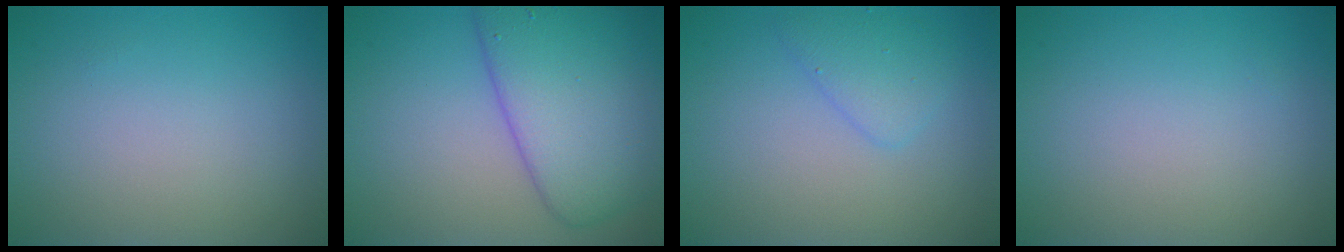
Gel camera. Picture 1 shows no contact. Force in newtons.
{"total": 7.9, "press": 7.9, "slide": 0.2}
{"total": 2.1, "press": 2.1, "slide": 0.2}
{"total": 0.0}